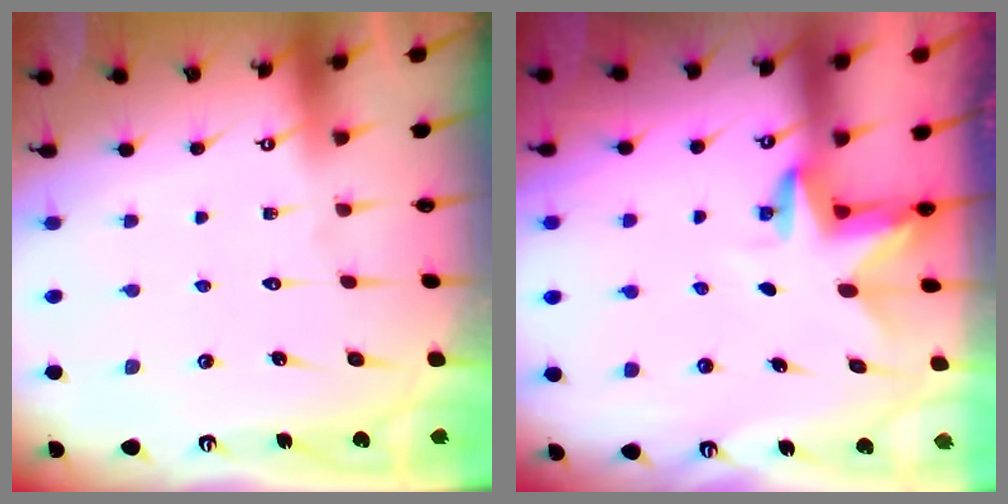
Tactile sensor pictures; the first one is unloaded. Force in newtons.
{"total": 3.4, "press": 3.4, "slide": 0.1}